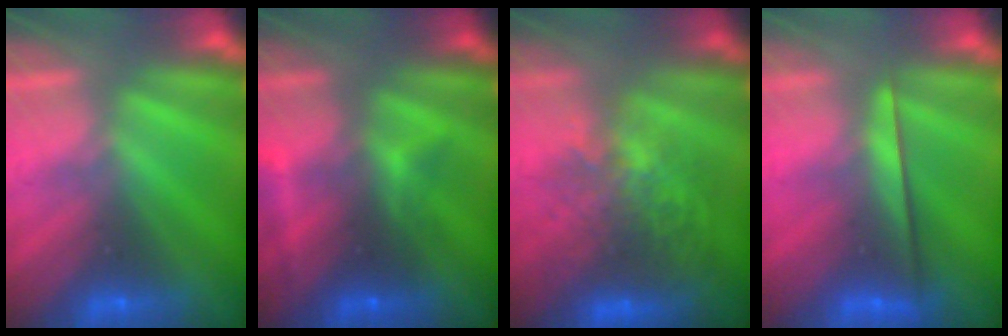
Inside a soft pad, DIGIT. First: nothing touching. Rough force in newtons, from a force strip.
{"total": 2.5}
{"total": 7.5}
{"total": 2.2}